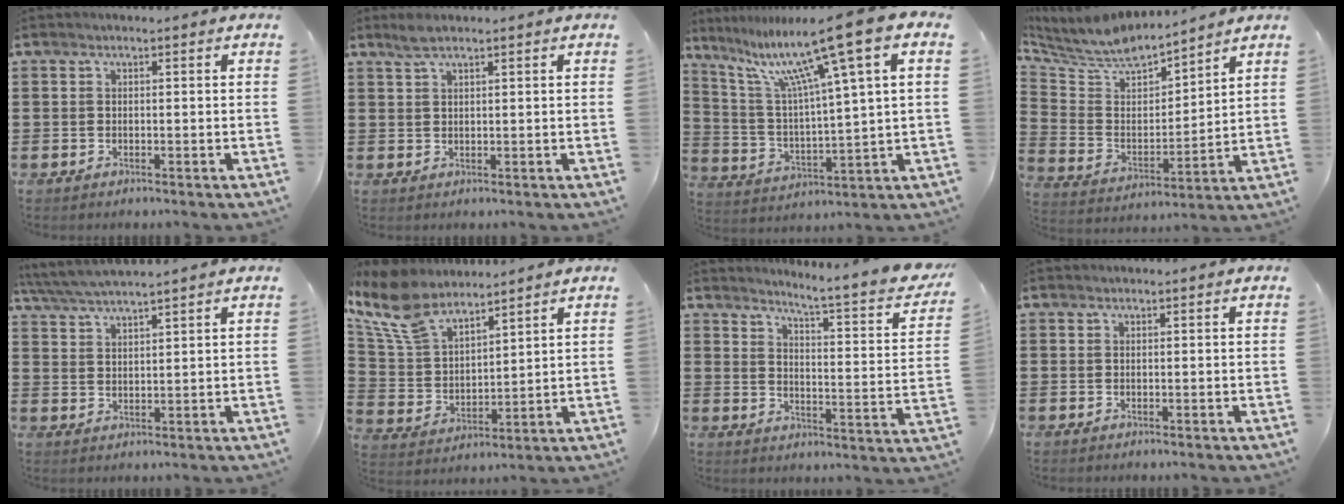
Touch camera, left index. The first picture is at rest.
{"total": 2.1, "force": [1.6, 0.4, 1.4], "torque": [-0.030, 0.002, 0.029]}
{"total": 13.6, "force": [8.6, 0.5, 10.5], "torque": [-0.218, -0.040, 0.132]}
{"total": 6.9, "force": [6.5, 1.6, 1.7], "torque": [-0.072, -0.049, 0.110]}
{"total": 4.1, "force": [3.9, -0.2, 1.5], "torque": [-0.041, -0.014, 0.069]}
{"total": 10.1, "force": [8.3, 3.7, 4.5], "torque": [-0.127, -0.034, 0.155]}
{"total": 5.4, "force": [4.6, -0.9, 2.8], "torque": [-0.060, -0.047, 0.063]}
{"total": 0.0}